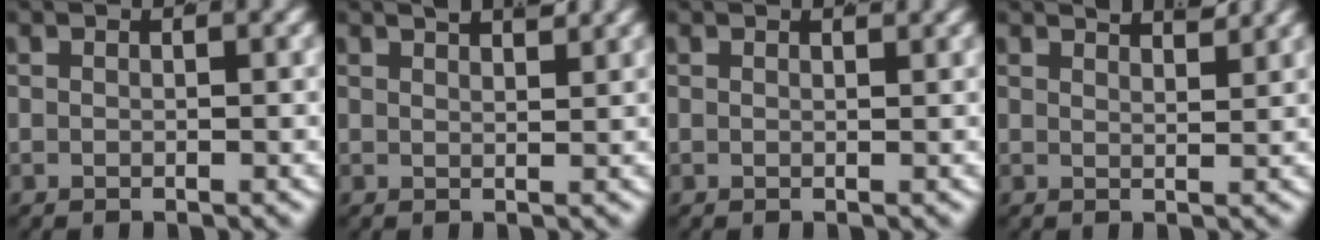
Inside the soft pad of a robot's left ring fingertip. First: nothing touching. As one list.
[{"total": 2.2, "force": [1.9, -0.2, 1.1], "torque": [-0.009, -0.001, 0.034]}, {"total": 0.6, "force": [0.5, -0.2, 0.2], "torque": [0.005, -0.001, 0.007]}, {"total": 2.4, "force": [2.2, -0.3, 0.9], "torque": [-0.007, -0.007, 0.041]}]